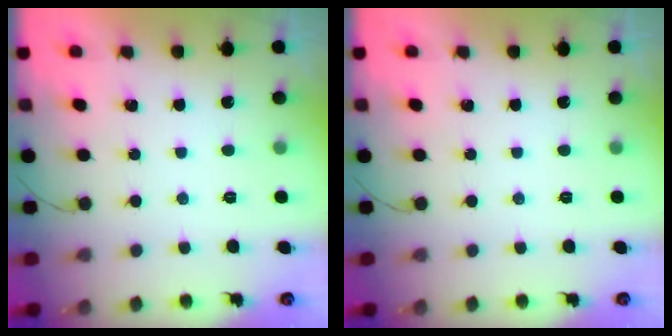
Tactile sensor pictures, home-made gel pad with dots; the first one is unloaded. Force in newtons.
{"total": 0.0}